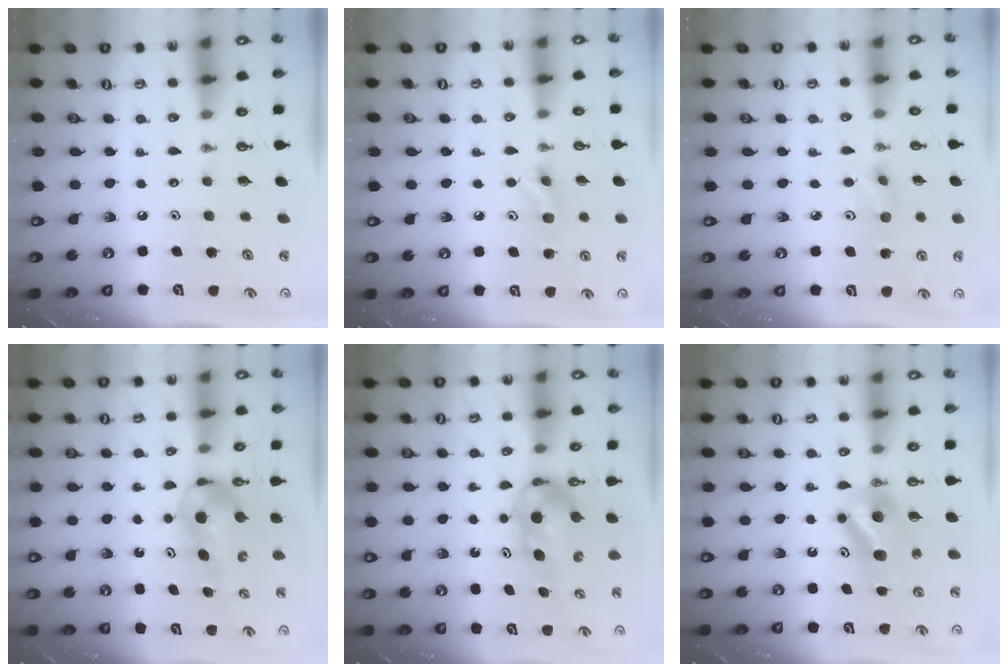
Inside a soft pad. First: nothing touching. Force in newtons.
{"total": 5.7, "press": 5.5, "slide": 1.5}
{"total": 4.6, "press": 4.5, "slide": 0.9}
{"total": 5.9, "press": 4.5, "slide": 3.8}
{"total": 5.6, "press": 5.4, "slide": 1.7}
{"total": 7.2, "press": 7.1, "slide": 1.4}